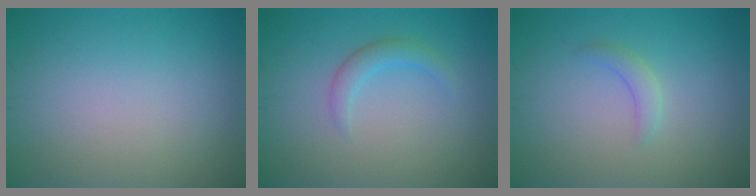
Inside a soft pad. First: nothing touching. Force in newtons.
{"total": 1.8, "press": 1.8, "slide": 0.1}
{"total": 1.4, "press": 1.4, "slide": 0.1}